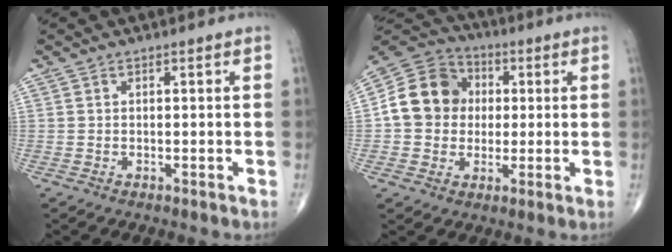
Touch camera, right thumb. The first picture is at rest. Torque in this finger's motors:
{"motor_torque": [1.08, 1.91, 0.61, -0.30, 0.08]}